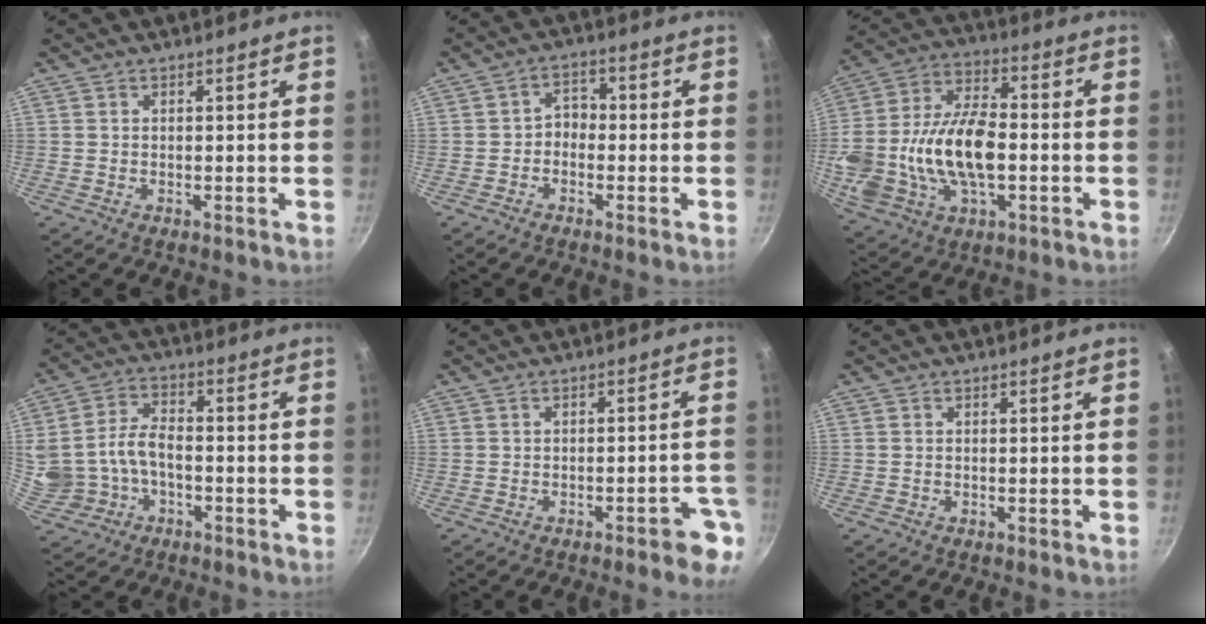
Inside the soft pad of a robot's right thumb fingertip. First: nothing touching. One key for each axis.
{"total": 3.7, "fx": -1.0, "fy": 2.8, "fz": 2.2, "tx": -0.016, "ty": 0.022, "tz": -0.030}
{"total": 22.0, "fx": -2.7, "fy": 12.4, "fz": 18.0, "tx": -0.366, "ty": 0.023, "tz": -0.039}
{"total": 12.5, "fx": -2.2, "fy": 9.4, "fz": 7.9, "tx": -0.168, "ty": 0.035, "tz": -0.032}
{"total": 6.3, "fx": -3.6, "fy": 1.7, "fz": 5.0, "tx": -0.049, "ty": 0.029, "tz": -0.041}
{"total": 0.0}